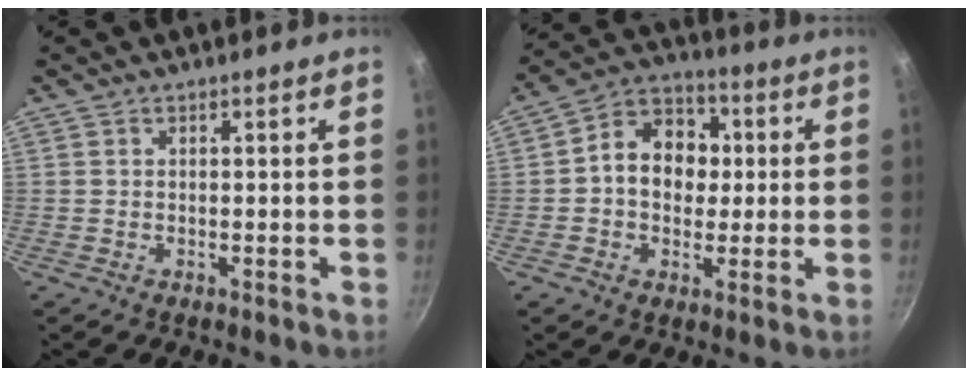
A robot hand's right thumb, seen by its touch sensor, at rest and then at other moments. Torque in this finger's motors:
{"motor_torque": [-0.12, 0.48, 0.63, -0.44, 0.07]}